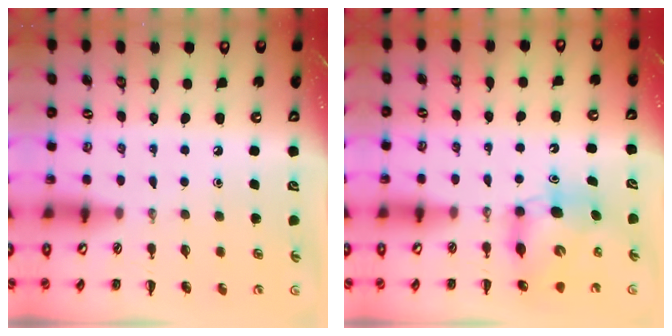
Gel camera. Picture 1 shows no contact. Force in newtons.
{"total": 6.8, "press": 6.6, "slide": 1.7}